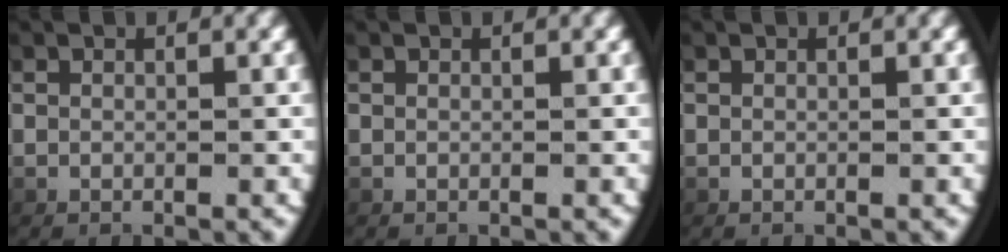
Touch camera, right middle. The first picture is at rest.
{"total": 0.0}
{"total": 0.0}